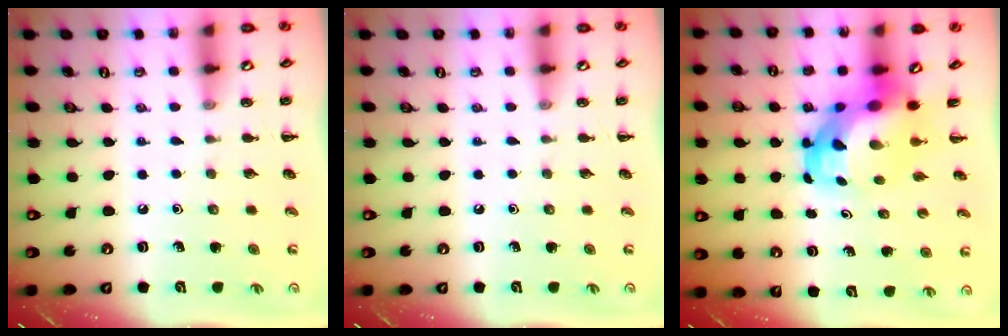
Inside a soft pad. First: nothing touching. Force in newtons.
{"total": 0.0}
{"total": 6.8, "press": 6.5, "slide": 1.9}